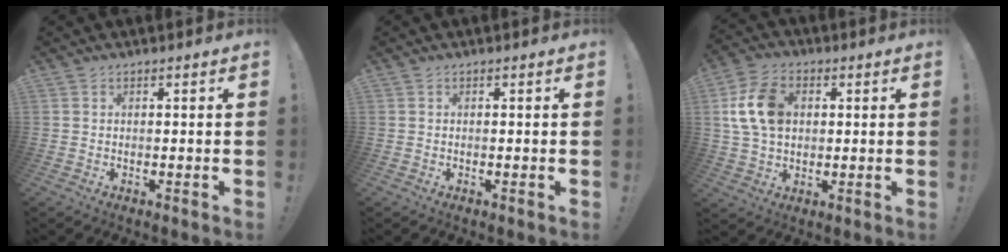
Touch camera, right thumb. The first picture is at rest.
{"total": 0.0}
{"total": 13.7, "force": [2.6, 9.7, 9.4], "torque": [-0.161, 0.007, 0.051]}